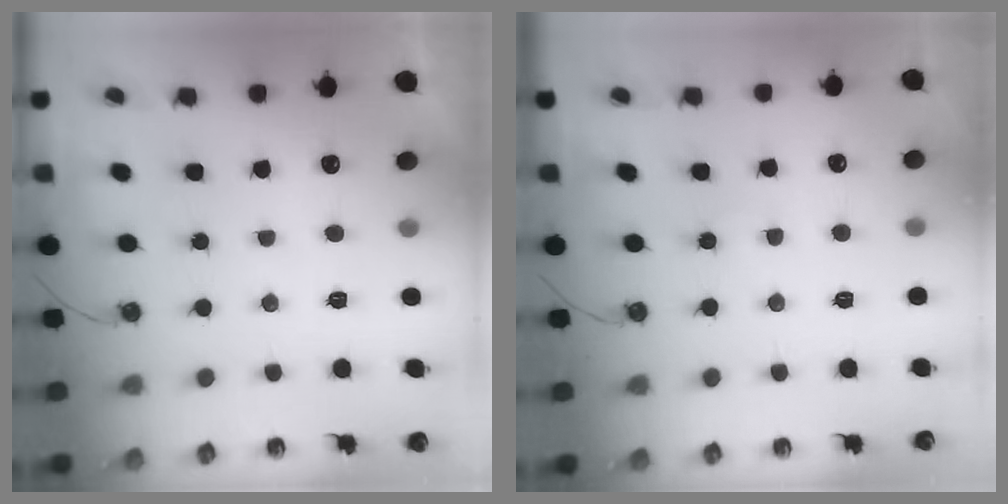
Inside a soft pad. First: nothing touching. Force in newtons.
{"total": 1.7, "press": 1.7, "slide": 0.2}